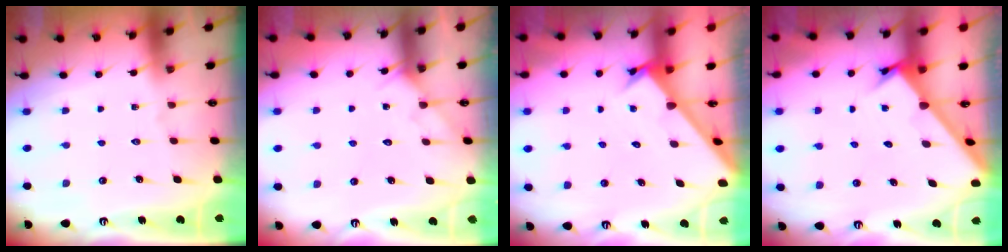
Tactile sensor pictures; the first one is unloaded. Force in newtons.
{"total": 4.3, "press": 4.3, "slide": 0.4}
{"total": 2.4, "press": 2.4, "slide": 0.1}
{"total": 2.0, "press": 2.0, "slide": 0.2}